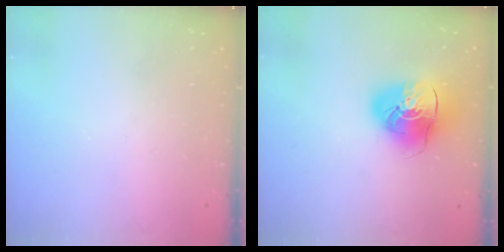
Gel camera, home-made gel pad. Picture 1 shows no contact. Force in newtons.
{"total": 13.4, "press": 13.3, "slide": 2.0}